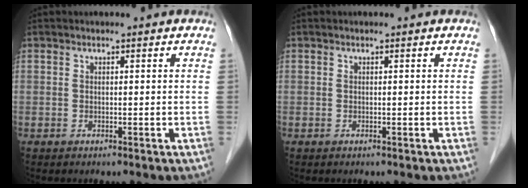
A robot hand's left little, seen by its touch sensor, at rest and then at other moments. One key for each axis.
{"total": 0.0}